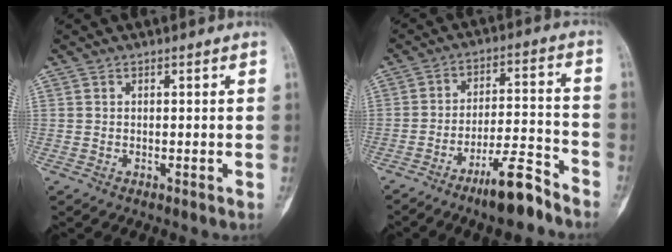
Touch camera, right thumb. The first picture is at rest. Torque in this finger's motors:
{"motor_torque": [1.97, 0.55, 0.92, -1.67, 0.34]}